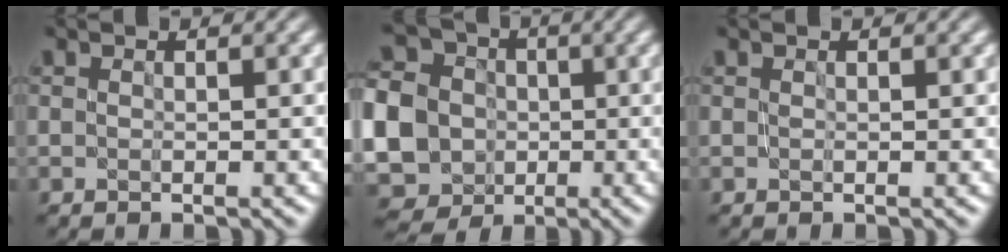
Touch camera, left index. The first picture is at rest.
{"total": 14.3, "force": [-2.3, 12.9, 5.8], "torque": [-0.157, -0.008, -0.075]}
{"total": 0.0}